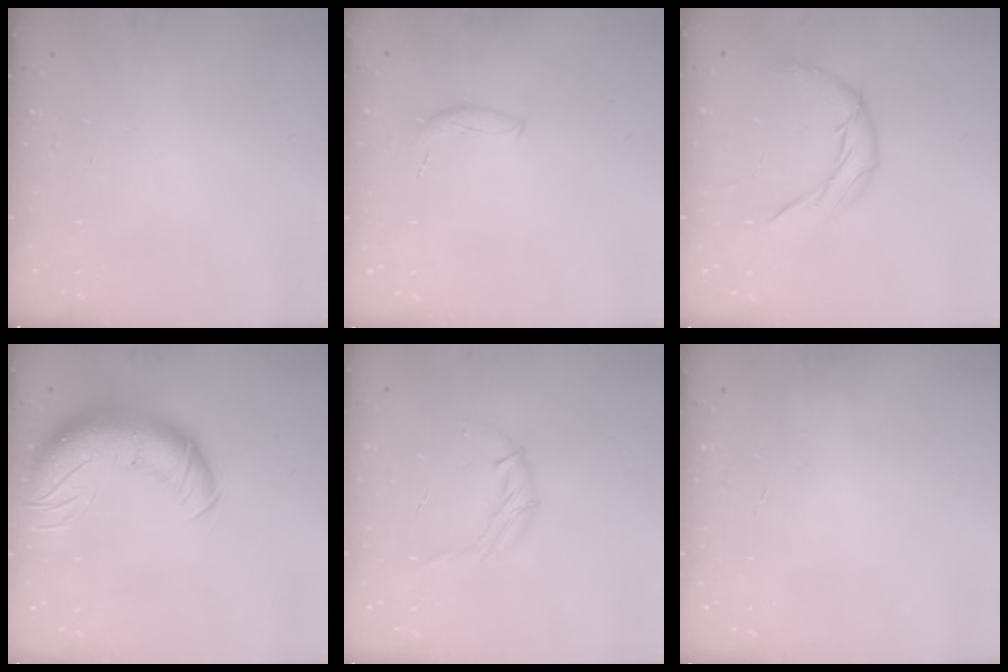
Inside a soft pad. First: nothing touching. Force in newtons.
{"total": 6.0, "press": 5.9, "slide": 0.7}
{"total": 9.5, "press": 9.5, "slide": 0.4}
{"total": 15.5, "press": 15.0, "slide": 3.8}
{"total": 6.4, "press": 6.4, "slide": 0.3}
{"total": 0.0}